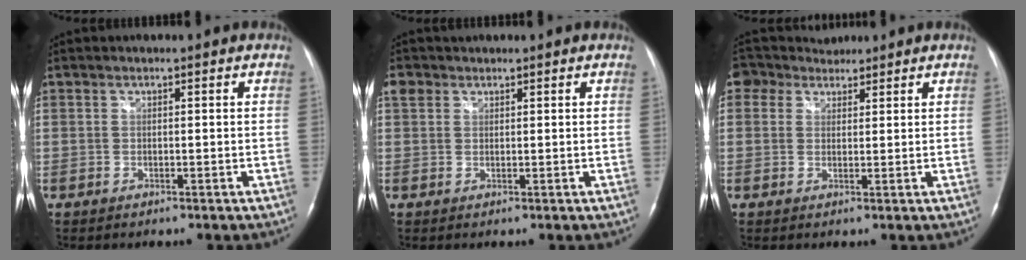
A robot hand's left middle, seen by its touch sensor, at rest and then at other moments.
{"total": 2.0, "force": [1.3, 1.5, 0.4], "torque": [-0.011, 0.015, 0.025]}
{"total": 3.8, "force": [3.3, 1.8, -0.1], "torque": [-0.006, 0.029, 0.061]}